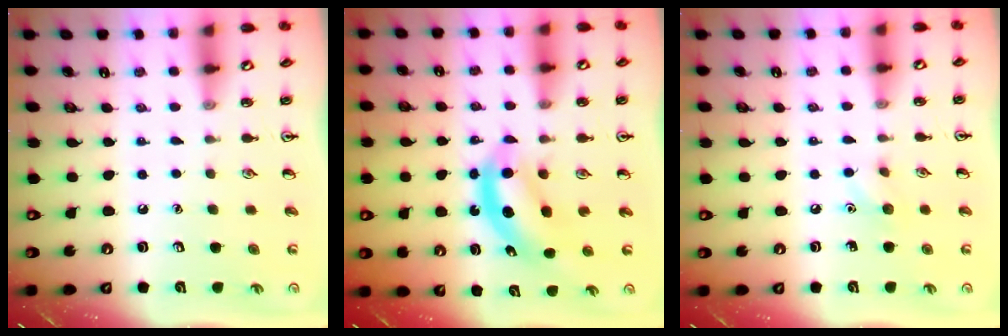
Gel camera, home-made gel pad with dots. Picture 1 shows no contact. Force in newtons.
{"total": 5.8, "press": 5.7, "slide": 1.1}
{"total": 5.8, "press": 5.4, "slide": 1.9}